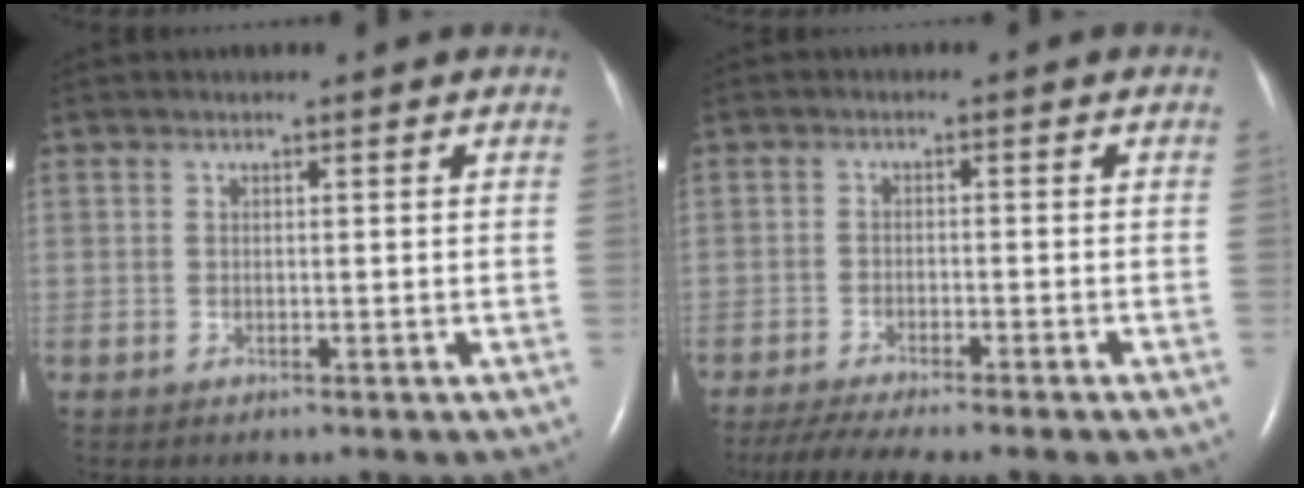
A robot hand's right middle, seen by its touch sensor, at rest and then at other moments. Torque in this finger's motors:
{"motor_torque": [0.90, -0.90, 0.15, 0.09]}